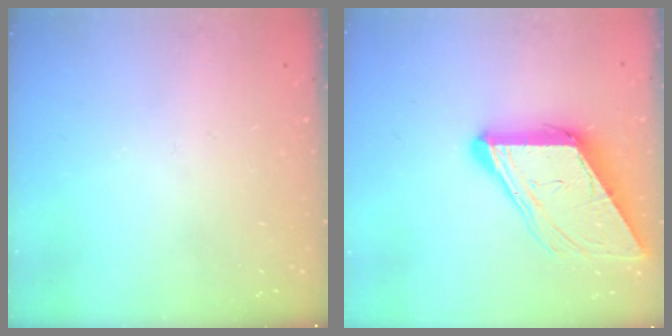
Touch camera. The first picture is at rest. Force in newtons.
{"total": 11.5, "press": 11.4, "slide": 1.1}